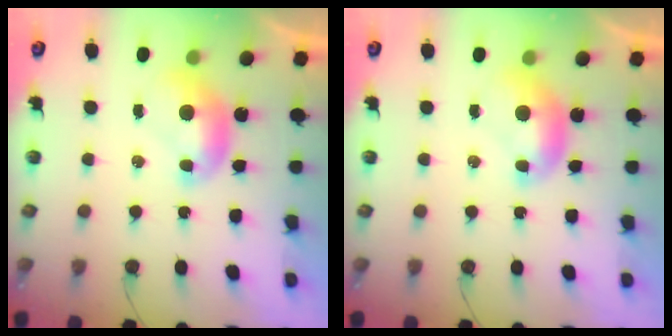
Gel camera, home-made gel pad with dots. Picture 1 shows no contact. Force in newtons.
{"total": 0.0}